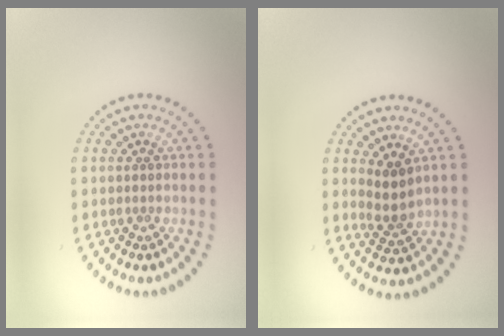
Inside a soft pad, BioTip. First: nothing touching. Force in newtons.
{"total": 2.6, "press": 2.0, "slide": 1.6}